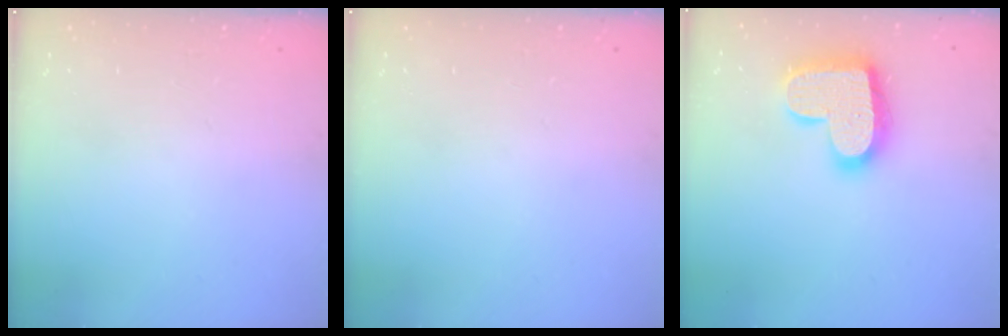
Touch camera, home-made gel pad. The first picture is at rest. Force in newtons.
{"total": 0.0}
{"total": 18.7, "press": 18.7, "slide": 1.2}